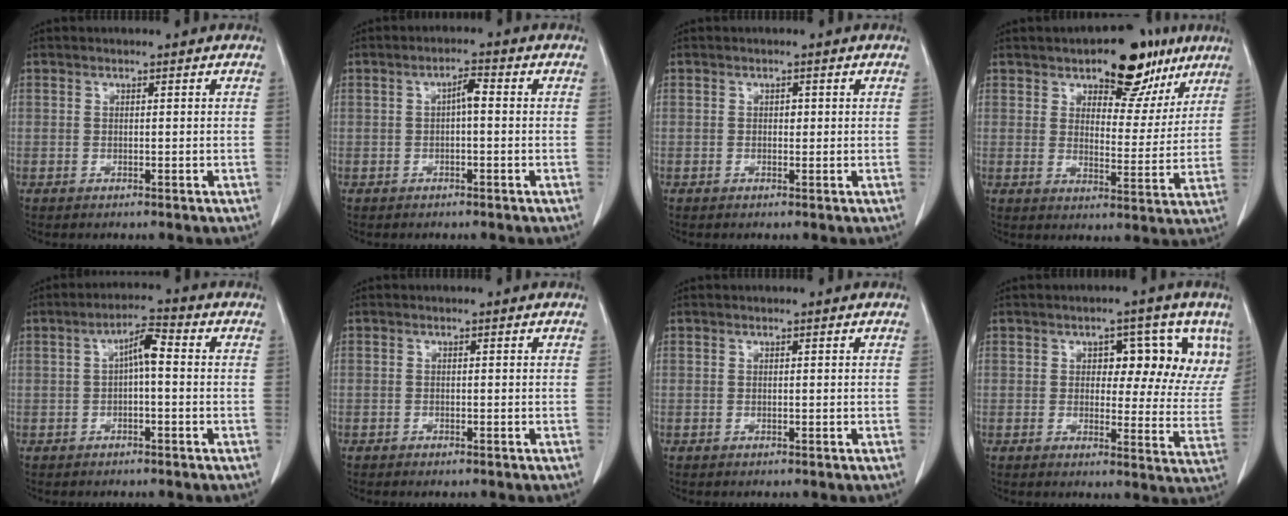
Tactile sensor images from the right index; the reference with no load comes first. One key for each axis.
{"total": 2.4, "fx": 0.0, "fy": 0.6, "fz": 2.3, "tx": -0.039, "ty": 0.008, "tz": -0.001}
{"total": 0.8, "fx": 0.1, "fy": 0.5, "fz": 0.5, "tx": -0.007, "ty": 0.002, "tz": 0.000}
{"total": 11.4, "fx": 7.5, "fy": 5.5, "fz": 6.6, "tx": -0.073, "ty": 0.005, "tz": 0.109}
{"total": 4.3, "fx": 0.1, "fy": 1.0, "fz": 4.2, "tx": -0.072, "ty": 0.017, "tz": -0.001}
{"total": 0.9, "fx": -0.7, "fy": 0.3, "fz": 0.5, "tx": -0.011, "ty": -0.002, "tz": -0.007}
{"total": 0.0}
{"total": 10.8, "fx": 4.4, "fy": 5.5, "fz": 8.2, "tx": -0.082, "ty": 0.012, "tz": 0.053}